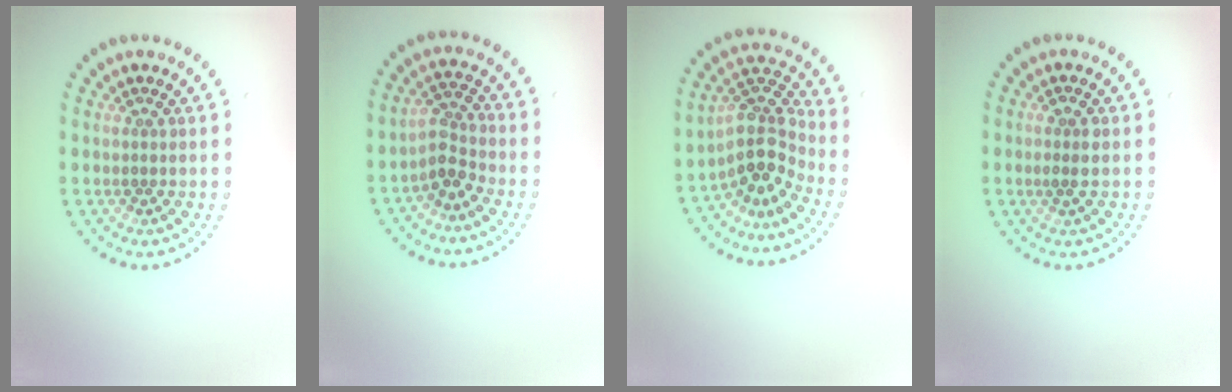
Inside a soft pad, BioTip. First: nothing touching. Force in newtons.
{"total": 2.6, "press": 2.0, "slide": 1.6}
{"total": 4.4, "press": 3.3, "slide": 2.9}
{"total": 1.4, "press": 1.3, "slide": 0.5}